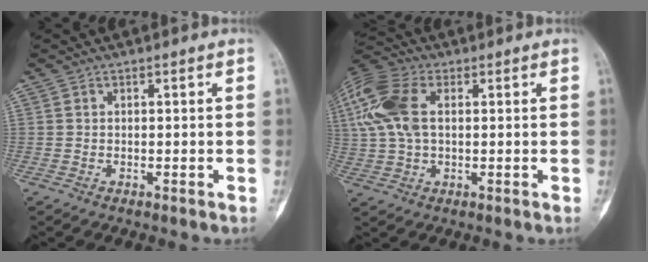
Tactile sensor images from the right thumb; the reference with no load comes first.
{"total": 14.1, "force": [3.2, 8.4, 10.9], "torque": [-0.264, 0.018, 0.058]}